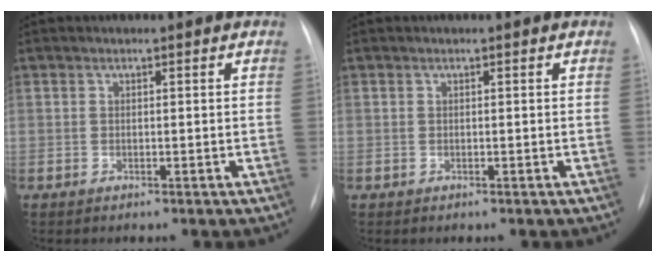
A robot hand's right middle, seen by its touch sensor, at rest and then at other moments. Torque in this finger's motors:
{"motor_torque": [0.21, -0.18, 0.00, 0.01]}